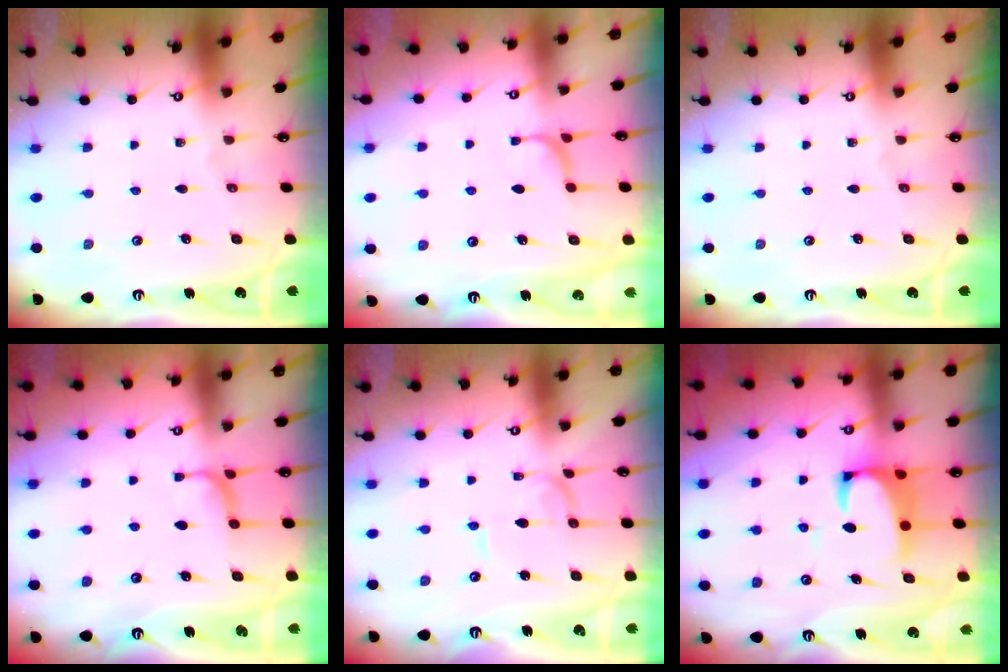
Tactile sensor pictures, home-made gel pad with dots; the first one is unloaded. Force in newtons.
{"total": 2.2, "press": 2.2, "slide": 0.4}
{"total": 0.0}
{"total": 0.8, "press": 0.5, "slide": 0.6}
{"total": 1.1, "press": 1.1, "slide": 0.0}
{"total": 3.6, "press": 3.4, "slide": 1.0}